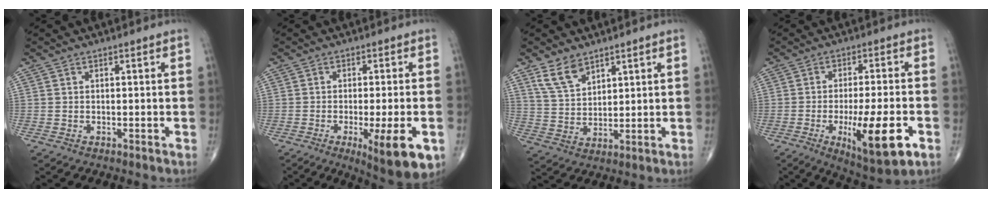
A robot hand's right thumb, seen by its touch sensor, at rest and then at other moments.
{"total": 11.7, "force": [-4.2, 2.7, 10.5], "torque": [-0.145, -0.009, -0.053]}
{"total": 6.6, "force": [4.6, 3.4, 3.2], "torque": [-0.049, -0.025, 0.097]}
{"total": 14.3, "force": [-4.9, 3.5, 12.9], "torque": [-0.205, -0.001, -0.066]}